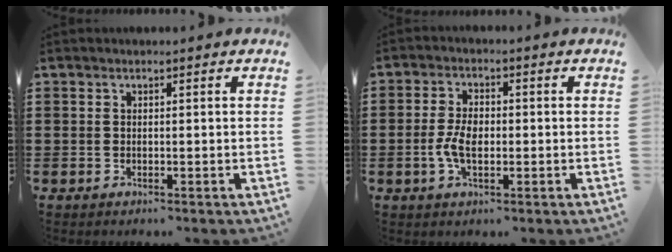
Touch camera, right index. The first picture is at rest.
{"total": 4.5, "force": [-0.7, 2.5, 3.7], "torque": [-0.089, -0.001, -0.019]}